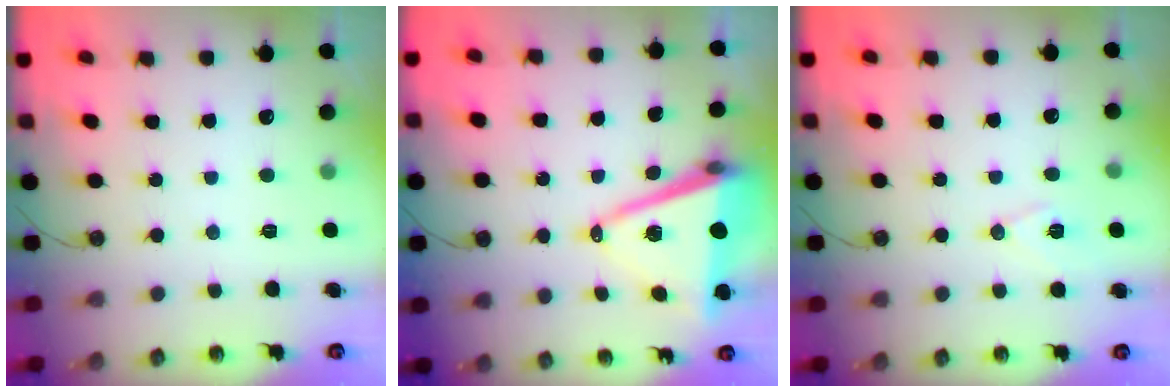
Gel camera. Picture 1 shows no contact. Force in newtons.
{"total": 12.8, "press": 12.1, "slide": 4.3}
{"total": 7.9, "press": 7.0, "slide": 3.7}